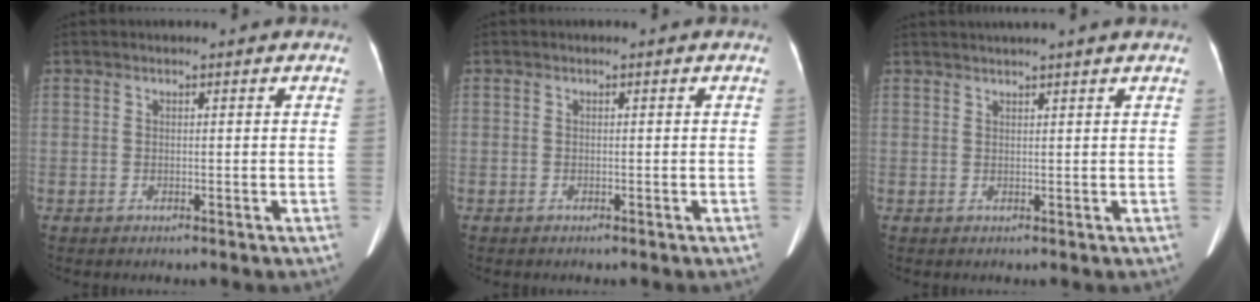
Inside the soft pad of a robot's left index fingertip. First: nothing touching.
{"total": 0.6, "force": [-0.3, 0.5, -0.1], "torque": [-0.002, 0.006, -0.007]}
{"total": 4.6, "force": [4.1, -0.6, 2.0], "torque": [-0.021, 0.031, 0.056]}